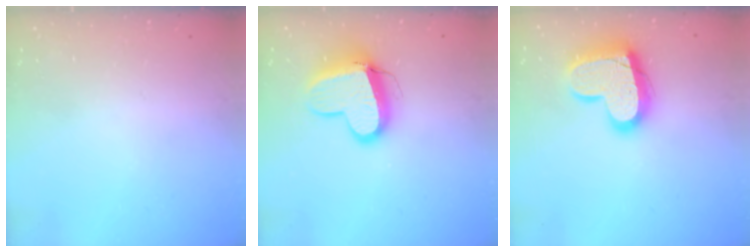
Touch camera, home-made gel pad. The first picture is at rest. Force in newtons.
{"total": 12.4, "press": 12.3, "slide": 1.7}
{"total": 17.2, "press": 17.2, "slide": 1.3}